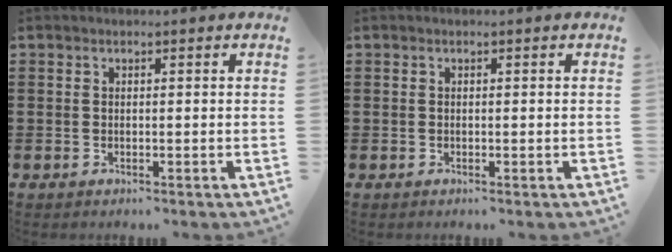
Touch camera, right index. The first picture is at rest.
{"total": 0.0}